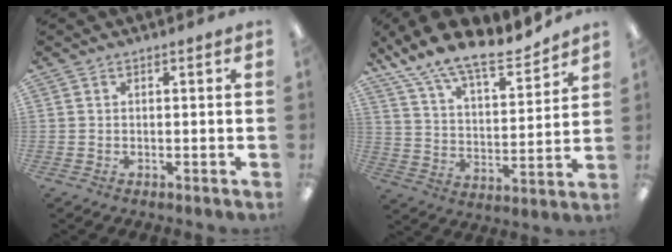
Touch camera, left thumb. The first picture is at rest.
{"total": 15.1, "force": [13.4, 3.8, 5.9], "torque": [-0.118, -0.096, 0.238]}